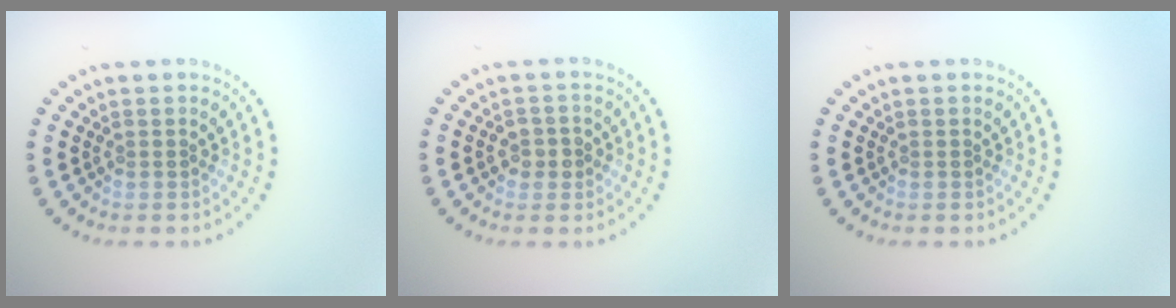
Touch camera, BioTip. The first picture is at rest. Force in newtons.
{"total": 1.8, "press": 1.8, "slide": 0.1}
{"total": 0.0}